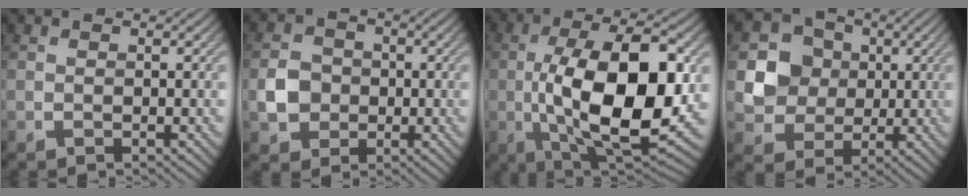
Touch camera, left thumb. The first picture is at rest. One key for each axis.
{"total": 4.7, "fx": -0.8, "fy": 4.3, "fz": 1.9, "tx": -0.040, "ty": -0.001, "tz": -0.020}
{"total": 17.0, "fx": -1.2, "fy": 7.8, "fz": 15.0, "tx": -0.251, "ty": 0.003, "tz": -0.022}
{"total": 7.3, "fx": 0.8, "fy": 6.6, "fz": 2.8, "tx": -0.062, "ty": -0.002, "tz": 0.012}